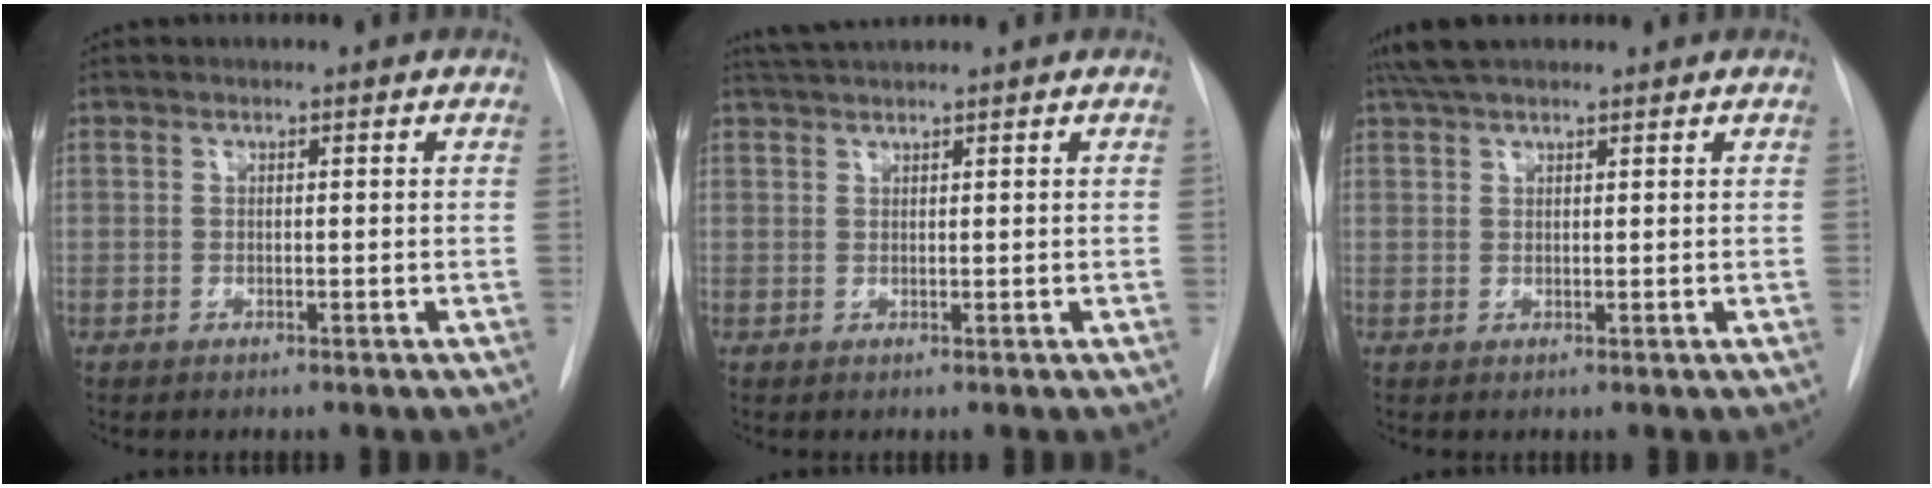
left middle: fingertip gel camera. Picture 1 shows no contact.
{"total": 2.8, "force": [2.6, -0.4, 0.9], "torque": [-0.014, 0.019, 0.051]}
{"total": 5.4, "force": [4.4, 1.3, 2.7], "torque": [-0.050, 0.032, 0.082]}